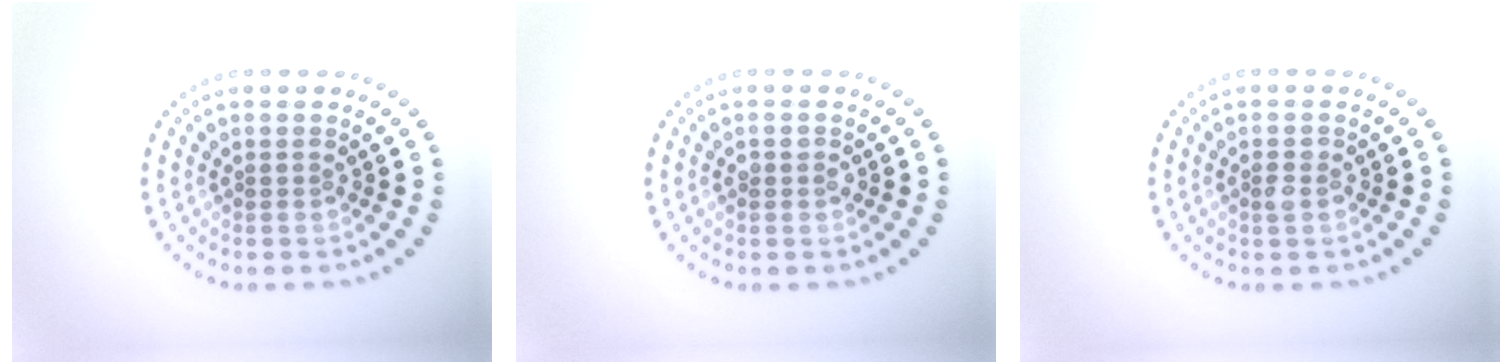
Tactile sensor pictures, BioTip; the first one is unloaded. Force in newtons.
{"total": 1.1, "press": 1.1, "slide": 0.4}
{"total": 1.2, "press": 1.2, "slide": 0.1}